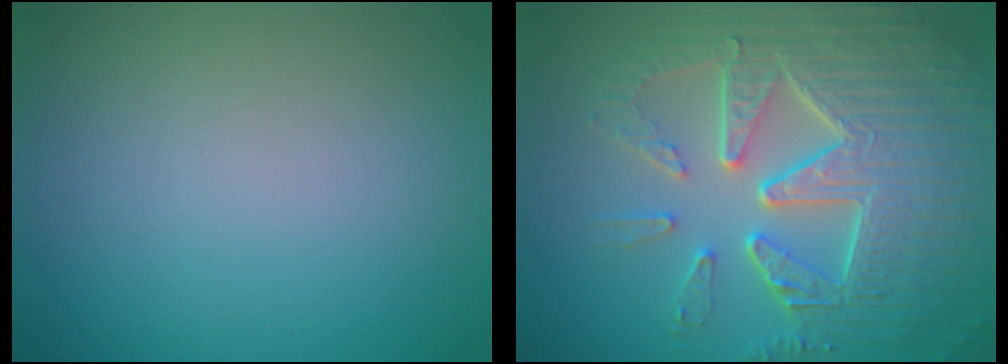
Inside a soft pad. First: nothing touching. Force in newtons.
{"total": 9.7, "press": 6.5, "slide": 7.1}